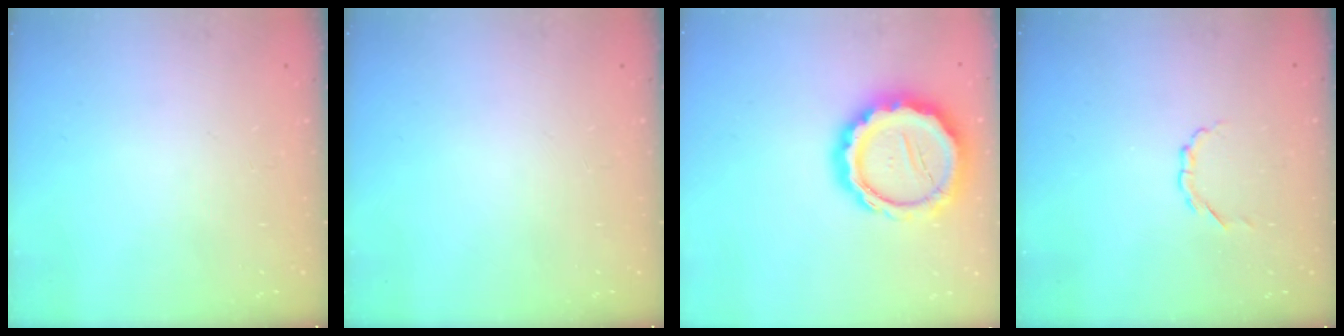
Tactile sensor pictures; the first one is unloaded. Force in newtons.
{"total": 0.0}
{"total": 19.3, "press": 19.0, "slide": 3.3}
{"total": 2.7, "press": 2.5, "slide": 1.0}